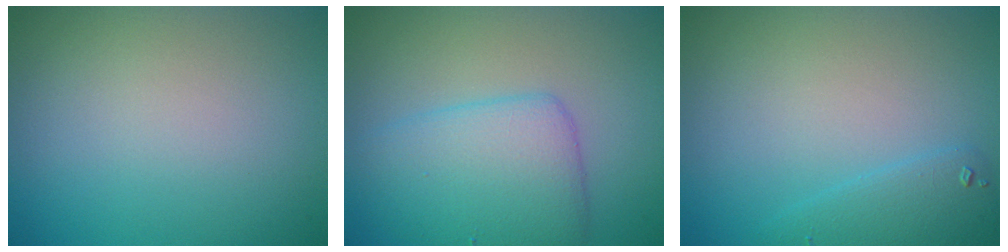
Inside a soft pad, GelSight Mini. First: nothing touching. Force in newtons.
{"total": 4.9, "press": 4.9, "slide": 0.2}
{"total": 2.1, "press": 2.1, "slide": 0.2}